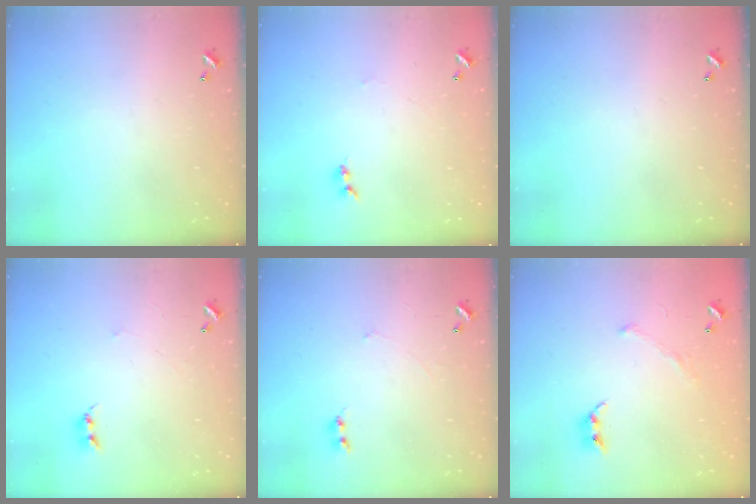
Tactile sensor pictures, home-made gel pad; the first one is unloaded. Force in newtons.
{"total": 1.1, "press": 0.9, "slide": 0.5}
{"total": 0.0}
{"total": 2.4, "press": 2.4, "slide": 0.4}
{"total": 1.6, "press": 1.5, "slide": 0.5}
{"total": 3.6, "press": 3.5, "slide": 0.9}